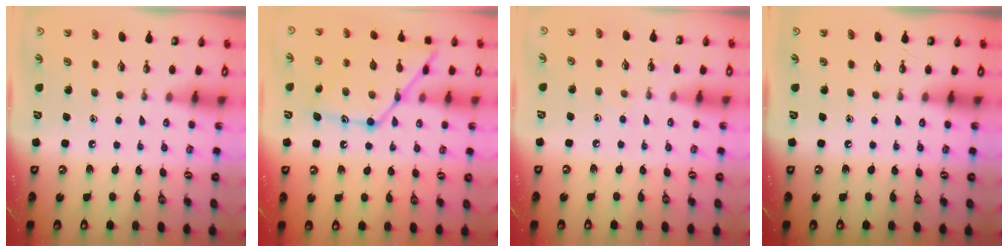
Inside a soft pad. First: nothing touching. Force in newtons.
{"total": 17.2, "press": 17.2, "slide": 1.4}
{"total": 4.4, "press": 4.4, "slide": 0.5}
{"total": 0.0}